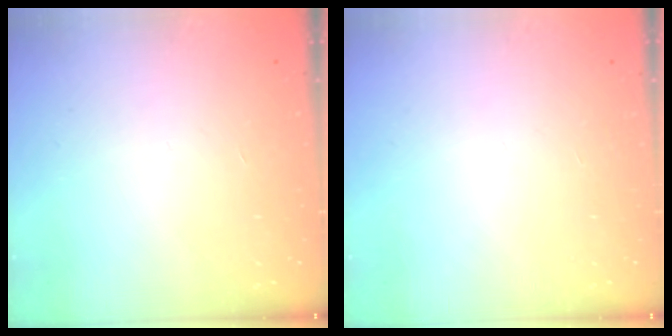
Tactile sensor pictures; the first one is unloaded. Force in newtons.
{"total": 0.0}